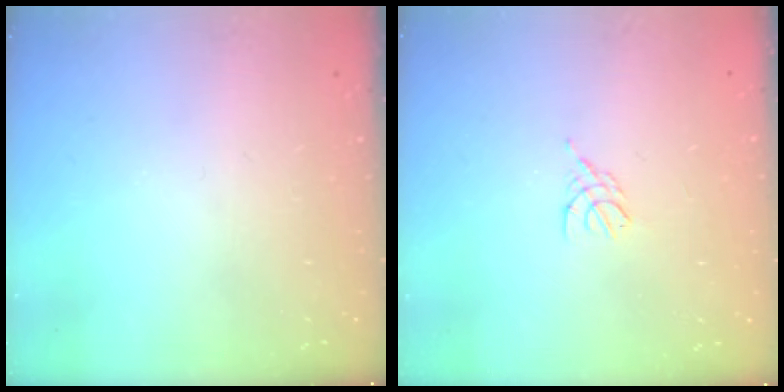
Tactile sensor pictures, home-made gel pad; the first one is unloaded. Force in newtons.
{"total": 3.4, "press": 3.3, "slide": 0.5}